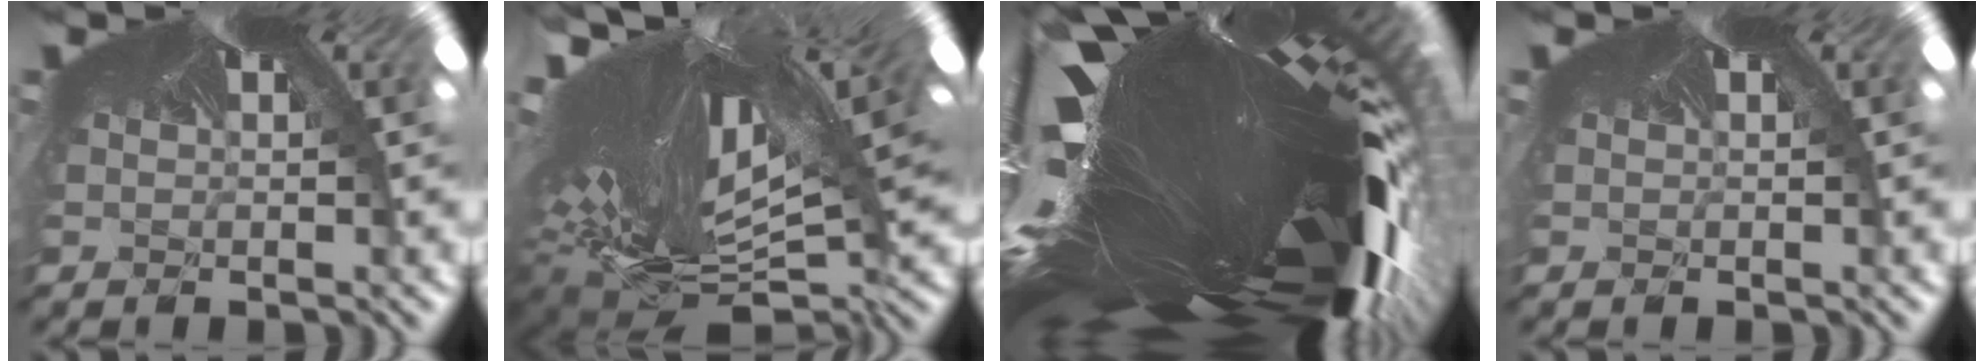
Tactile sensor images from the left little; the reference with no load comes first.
{"total": 5.8, "force": [-4.5, 0.6, 3.6], "torque": [-0.143, -0.089, -0.044]}
{"total": 6.5, "force": [-5.8, -0.2, 3.0], "torque": [-0.093, -0.113, -0.047]}
{"total": 0.0}